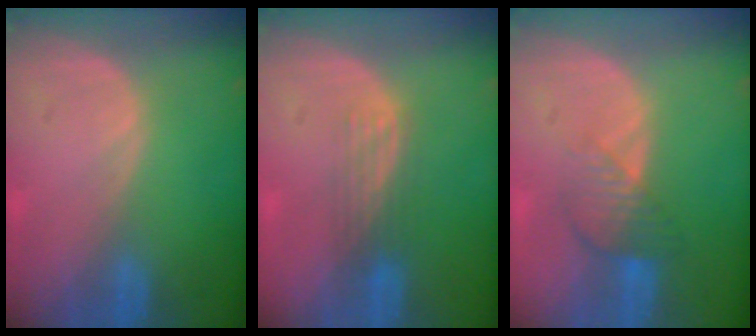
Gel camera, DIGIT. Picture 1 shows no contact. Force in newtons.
{"total": 2.9, "press": 2.7, "slide": 1.1}
{"total": 4.5, "press": 3.9, "slide": 2.3}